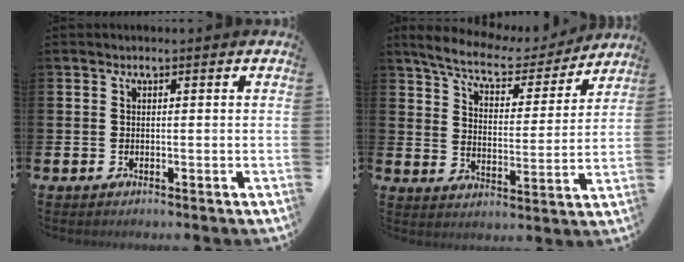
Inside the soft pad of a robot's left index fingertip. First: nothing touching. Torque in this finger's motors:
{"motor_torque": [1.08, -1.06, 0.09, 0.08]}